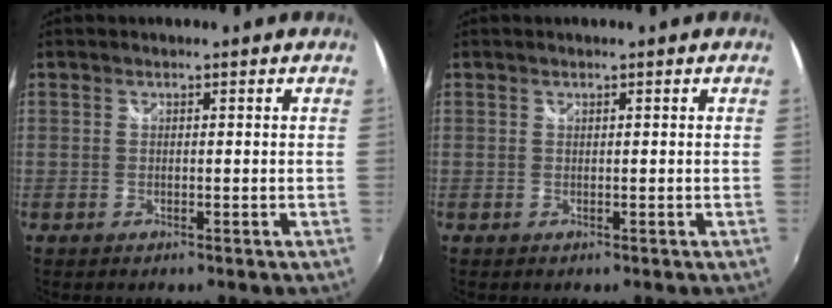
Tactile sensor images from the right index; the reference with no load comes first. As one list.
[{"total": 0.0}]